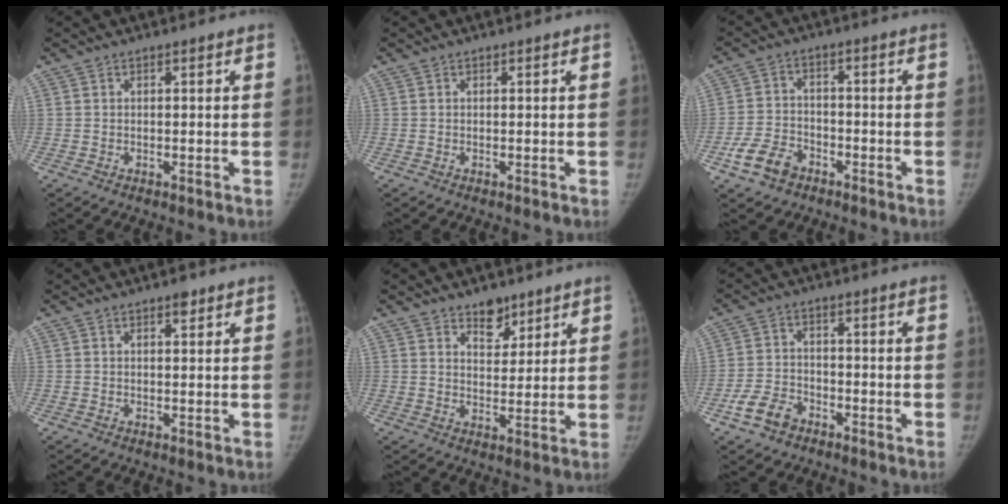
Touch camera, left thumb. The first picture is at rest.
{"total": 0.0}
{"total": 7.5, "force": [-4.3, 5.1, 3.4], "torque": [-0.059, 0.023, -0.079]}
{"total": 1.5, "force": [1.0, 0.7, 1.0], "torque": [-0.008, -0.004, 0.012]}
{"total": 5.4, "force": [3.9, 3.0, 2.3], "torque": [-0.005, -0.028, 0.064]}
{"total": 6.3, "force": [-3.8, 4.2, 2.8], "torque": [-0.049, 0.023, -0.069]}